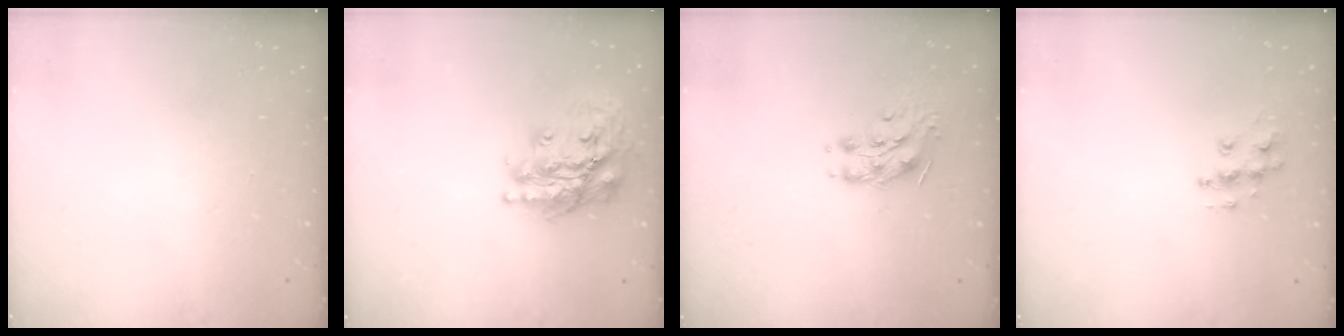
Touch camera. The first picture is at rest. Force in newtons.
{"total": 19.9, "press": 19.8, "slide": 2.4}
{"total": 9.3, "press": 9.3, "slide": 0.2}
{"total": 8.6, "press": 8.6, "slide": 0.3}